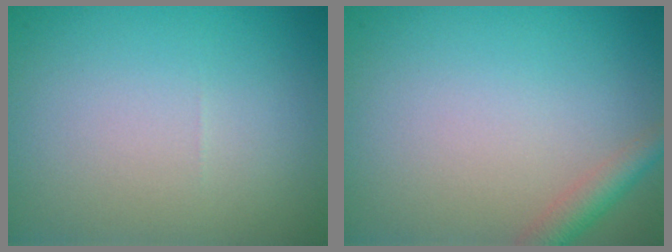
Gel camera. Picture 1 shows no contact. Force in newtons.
{"total": 2.3, "press": 2.3, "slide": 0.1}